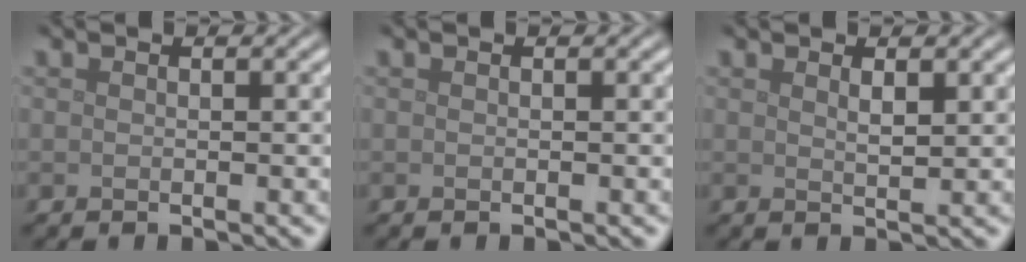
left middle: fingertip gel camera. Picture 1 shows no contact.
{"total": 0.0}
{"total": 1.1, "force": [0.8, 0.2, 0.8], "torque": [-0.015, -0.001, 0.013]}